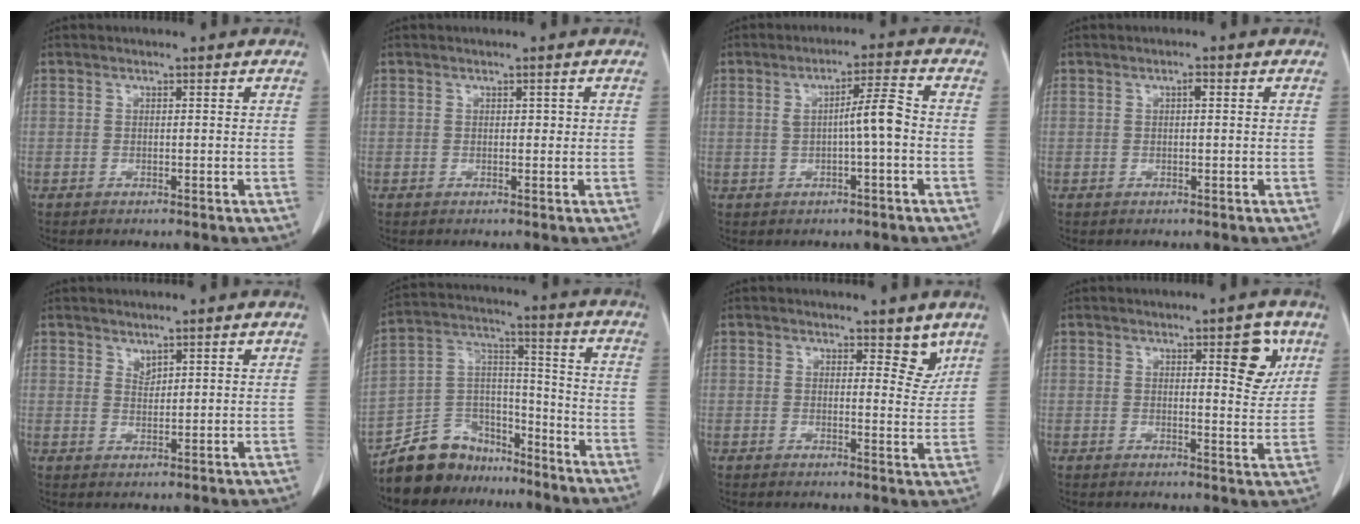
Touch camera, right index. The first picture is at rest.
{"total": 0.7, "force": [0.2, 0.5, 0.5], "torque": [-0.002, 0.001, 0.002]}
{"total": 5.3, "force": [-0.3, 0.1, 5.2], "torque": [-0.085, 0.010, -0.004]}
{"total": 0.9, "force": [0.2, 0.3, 0.9], "torque": [-0.014, 0.003, 0.002]}
{"total": 2.1, "force": [1.8, 0.8, 0.7], "torque": [-0.010, -0.001, 0.033]}
{"total": 11.4, "force": [-9.5, 6.2, 1.4], "torque": [-0.032, 0.058, -0.169]}
{"total": 3.9, "force": [2.9, 1.7, 1.9], "torque": [-0.005, -0.019, 0.034]}
{"total": 5.8, "force": [2.9, 1.6, 4.8], "torque": [-0.056, -0.009, 0.034]}